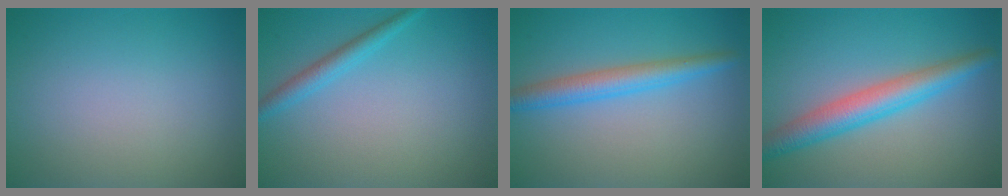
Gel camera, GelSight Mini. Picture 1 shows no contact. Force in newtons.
{"total": 1.9, "press": 1.9, "slide": 0.1}
{"total": 3.4, "press": 3.4, "slide": 0.1}
{"total": 4.7, "press": 4.7, "slide": 0.1}